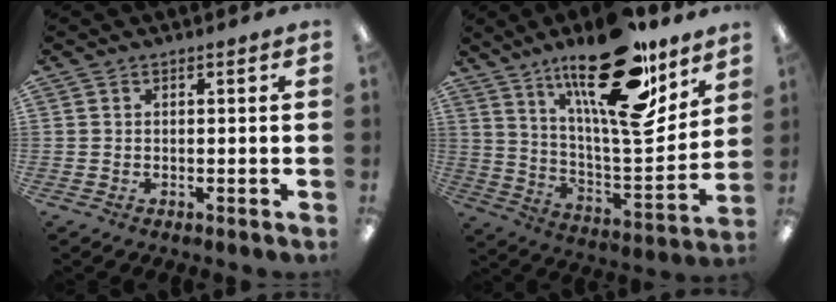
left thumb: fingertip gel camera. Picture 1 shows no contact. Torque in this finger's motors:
{"motor_torque": [2.52, 2.49, 1.70, -1.07, 0.18]}